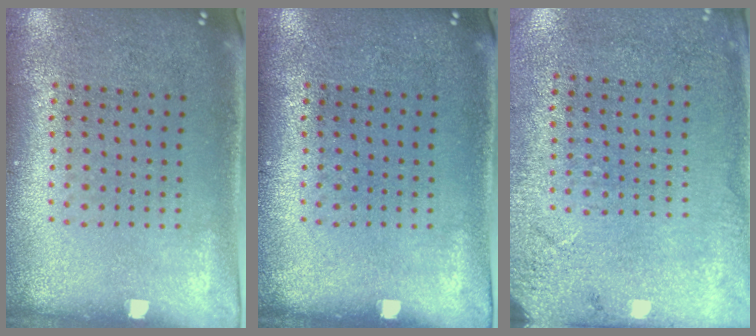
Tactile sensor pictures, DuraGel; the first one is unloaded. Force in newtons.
{"total": 0.0}
{"total": 2.6, "press": 2.2, "slide": 1.3}